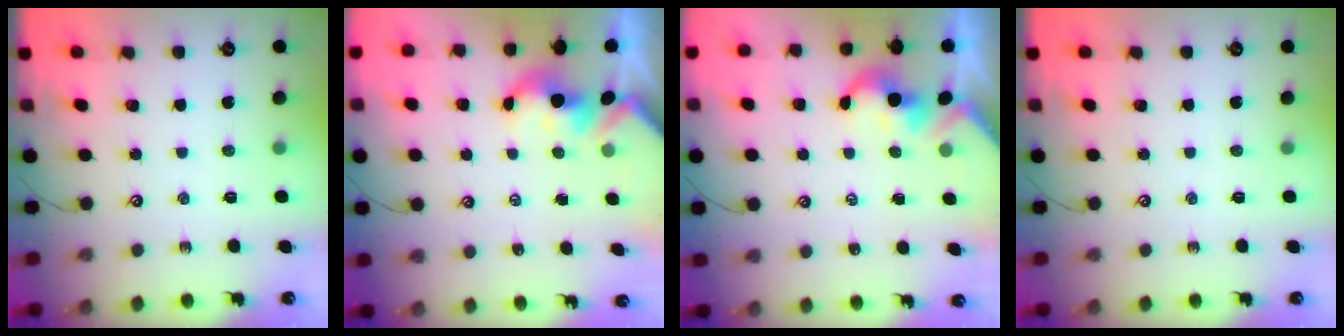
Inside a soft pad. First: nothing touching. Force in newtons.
{"total": 2.4, "press": 2.4, "slide": 0.3}
{"total": 2.1, "press": 2.1, "slide": 0.2}
{"total": 0.0}